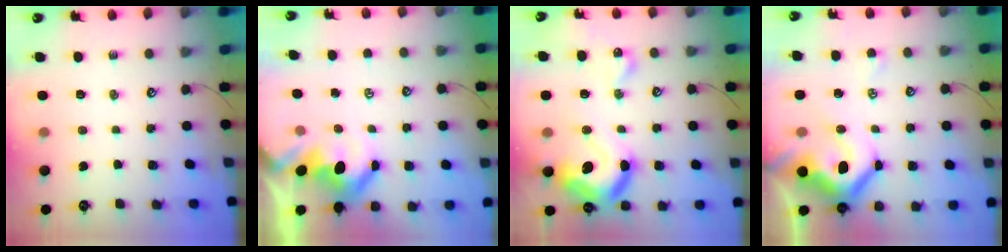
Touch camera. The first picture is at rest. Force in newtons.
{"total": 6.2, "press": 6.2, "slide": 1.0}
{"total": 26.1, "press": 25.9, "slide": 3.0}
{"total": 15.8, "press": 15.5, "slide": 2.5}